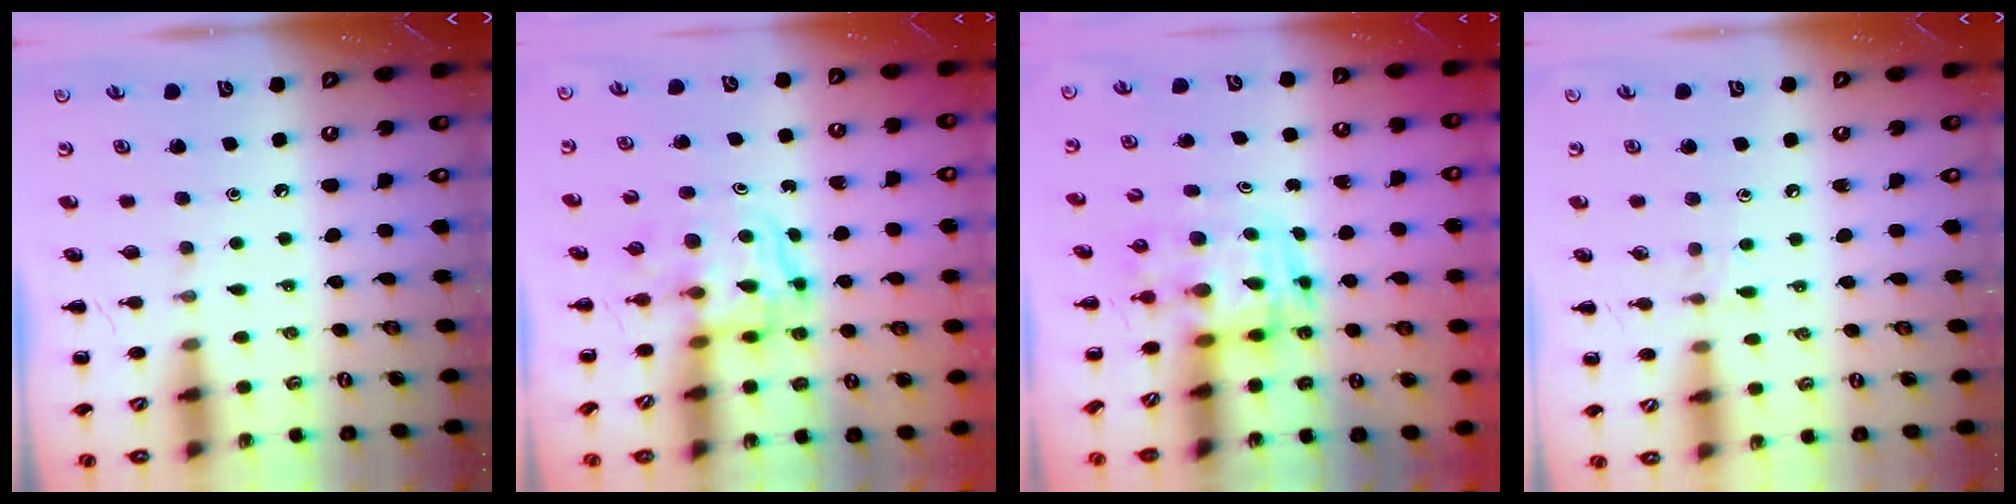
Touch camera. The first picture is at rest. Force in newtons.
{"total": 3.4, "press": 3.4, "slide": 0.2}
{"total": 3.7, "press": 3.6, "slide": 0.7}
{"total": 5.3, "press": 4.9, "slide": 2.1}